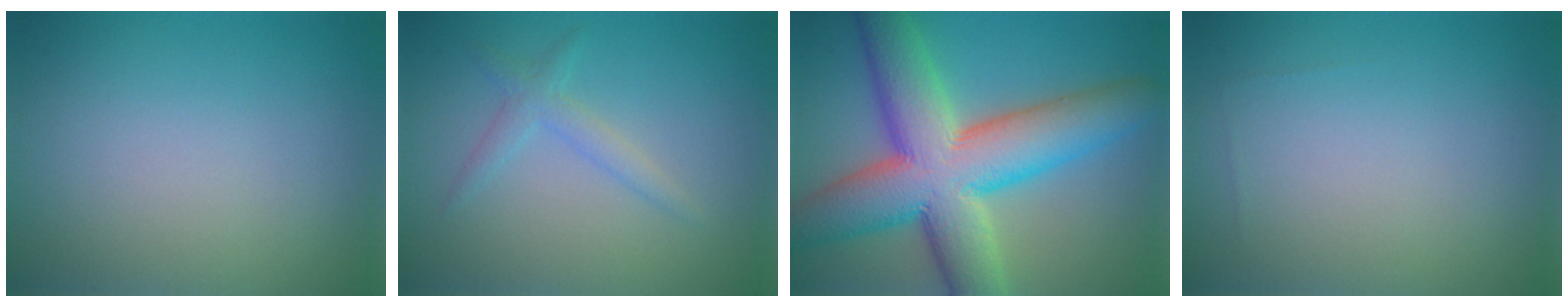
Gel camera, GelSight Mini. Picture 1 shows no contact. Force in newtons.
{"total": 1.7, "press": 1.7, "slide": 0.1}
{"total": 13.0, "press": 13.0, "slide": 0.5}
{"total": 0.0}